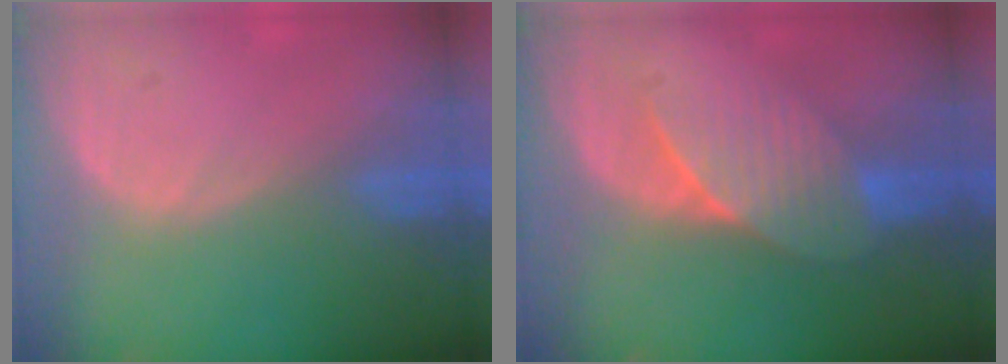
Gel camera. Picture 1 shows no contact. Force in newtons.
{"total": 7.1, "press": 6.7, "slide": 2.2}